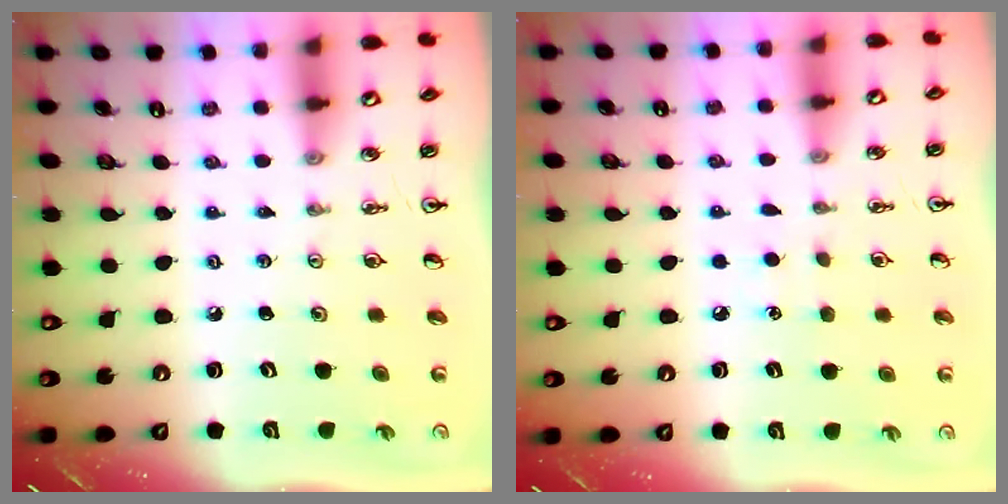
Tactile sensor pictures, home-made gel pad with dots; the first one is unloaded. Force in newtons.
{"total": 3.4, "press": 3.4, "slide": 0.3}